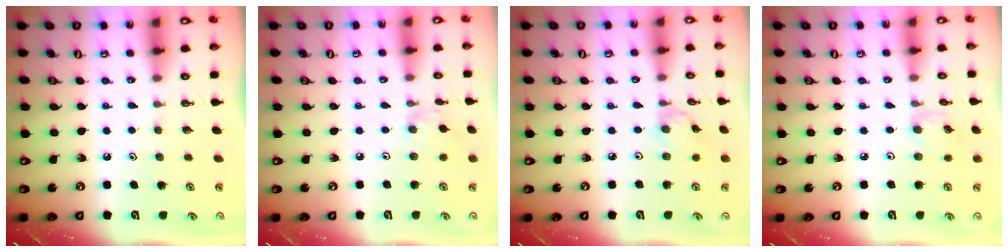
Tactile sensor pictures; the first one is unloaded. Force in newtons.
{"total": 2.4, "press": 2.4, "slide": 0.5}
{"total": 1.0, "press": 1.0, "slide": 0.2}
{"total": 2.6, "press": 2.6, "slide": 0.4}